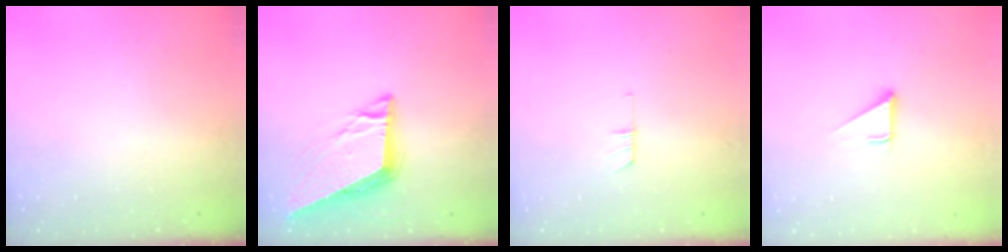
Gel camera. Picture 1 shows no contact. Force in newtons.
{"total": 9.8, "press": 9.3, "slide": 3.0}
{"total": 3.7, "press": 3.7, "slide": 0.4}
{"total": 2.7, "press": 2.7, "slide": 0.0}